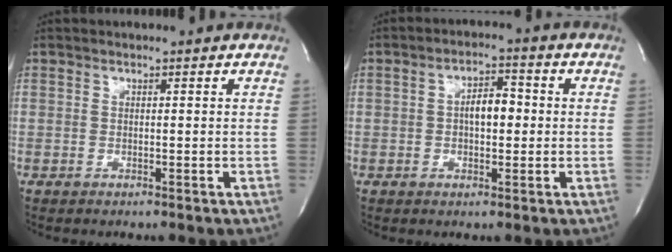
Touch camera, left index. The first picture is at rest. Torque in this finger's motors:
{"motor_torque": [0.06, 0.01, 0.07, 0.03]}